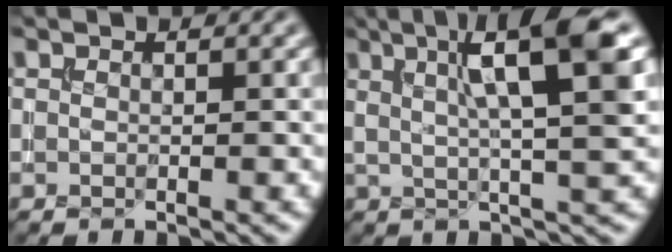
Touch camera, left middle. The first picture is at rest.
{"total": 8.6, "force": [3.0, 1.5, 7.9], "torque": [-0.096, 0.013, 0.041]}